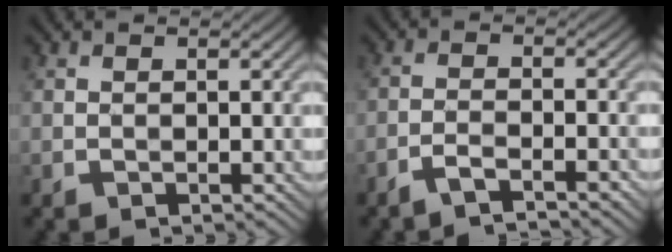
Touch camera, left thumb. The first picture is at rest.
{"total": 3.6, "force": [-2.8, 0.5, 2.2], "torque": [-0.036, 0.004, -0.061]}